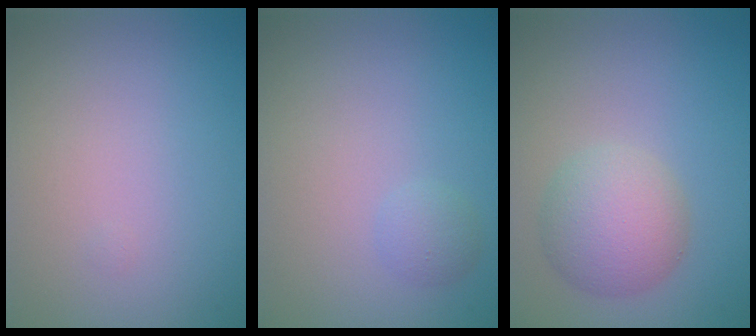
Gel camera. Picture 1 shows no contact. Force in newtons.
{"total": 1.2, "press": 1.2, "slide": 0.0}
{"total": 4.7, "press": 4.7, "slide": 0.1}